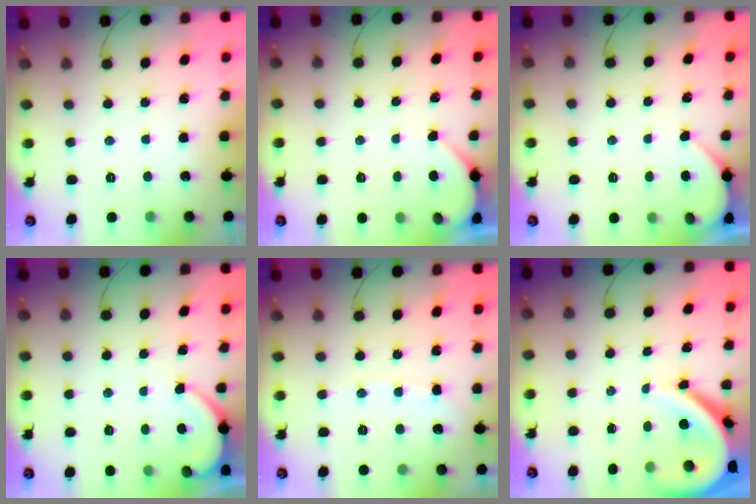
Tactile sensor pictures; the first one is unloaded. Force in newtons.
{"total": 2.1, "press": 2.1, "slide": 0.2}
{"total": 2.1, "press": 2.1, "slide": 0.2}
{"total": 2.3, "press": 2.3, "slide": 0.3}
{"total": 3.4, "press": 3.4, "slide": 0.5}
{"total": 9.6, "press": 9.5, "slide": 1.2}